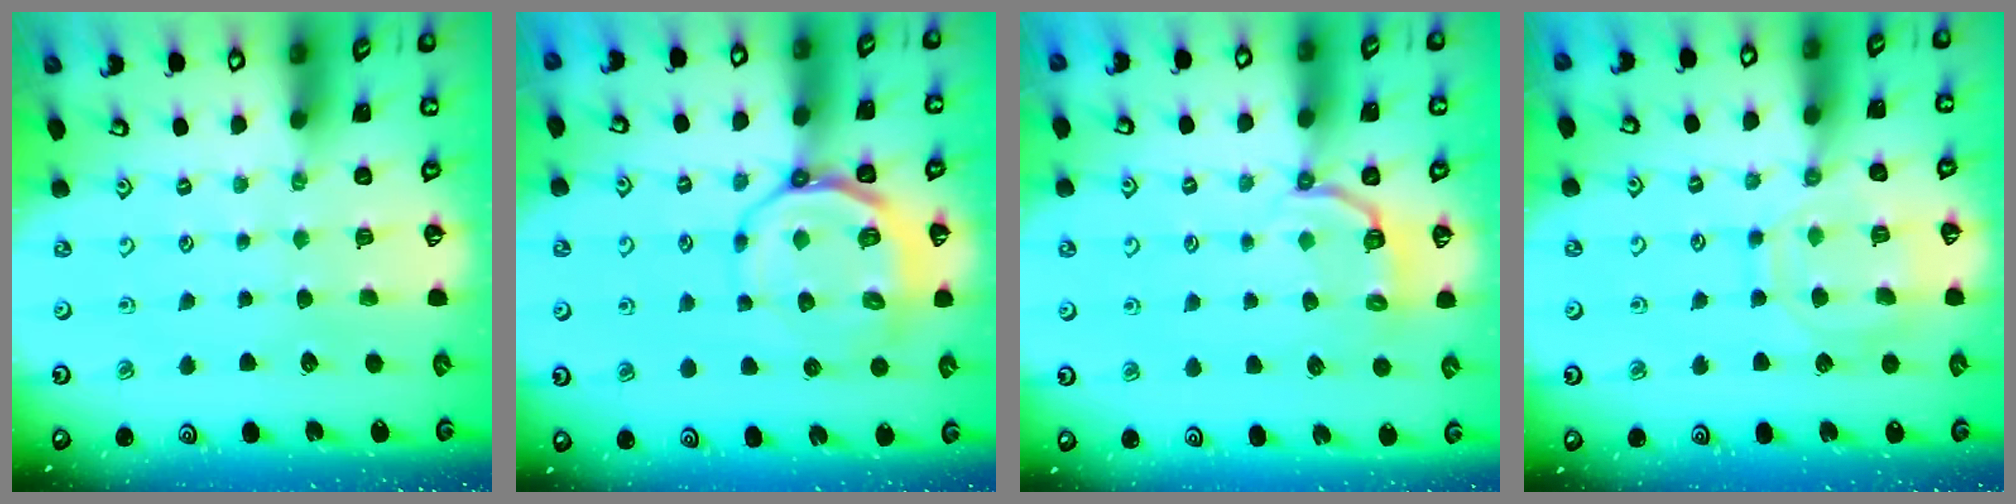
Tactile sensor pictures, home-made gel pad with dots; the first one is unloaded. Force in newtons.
{"total": 11.7, "press": 11.4, "slide": 2.9}
{"total": 4.9, "press": 3.7, "slide": 3.2}
{"total": 11.2, "press": 11.2, "slide": 1.0}